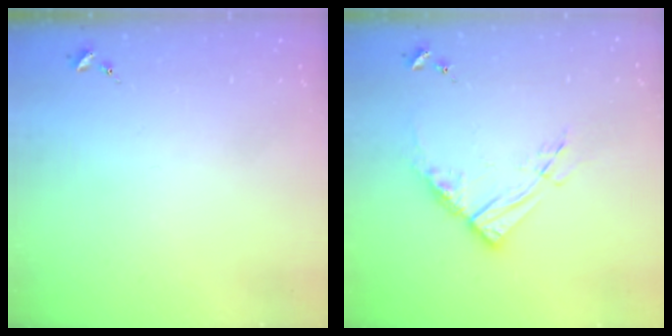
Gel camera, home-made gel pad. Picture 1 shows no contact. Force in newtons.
{"total": 11.2, "press": 11.1, "slide": 1.1}